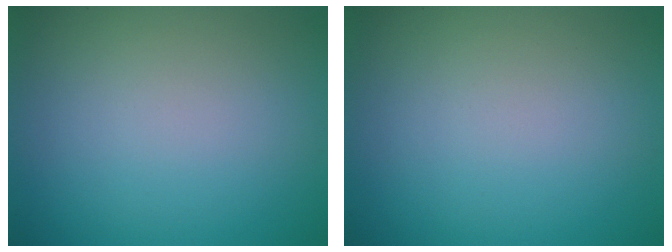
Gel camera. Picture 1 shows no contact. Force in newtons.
{"total": 0.0}